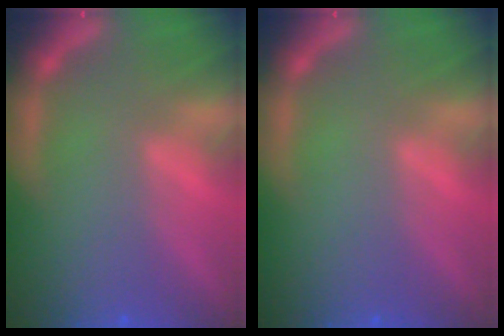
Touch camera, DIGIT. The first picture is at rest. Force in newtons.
{"total": 0.0}